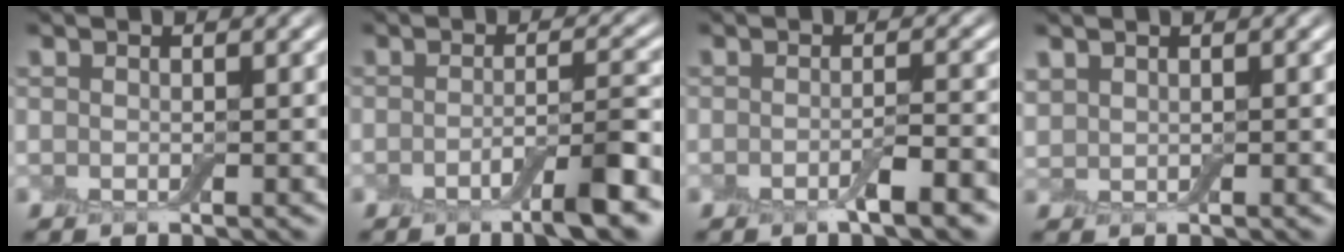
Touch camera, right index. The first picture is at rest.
{"total": 4.4, "force": [-2.4, 0.5, 3.6], "torque": [-0.055, 0.002, -0.043]}
{"total": 2.5, "force": [-1.5, 0.3, 1.9], "torque": [-0.031, -0.002, -0.025]}
{"total": 0.8, "force": [0.6, 0.5, 0.1], "torque": [-0.005, 0.002, 0.017]}